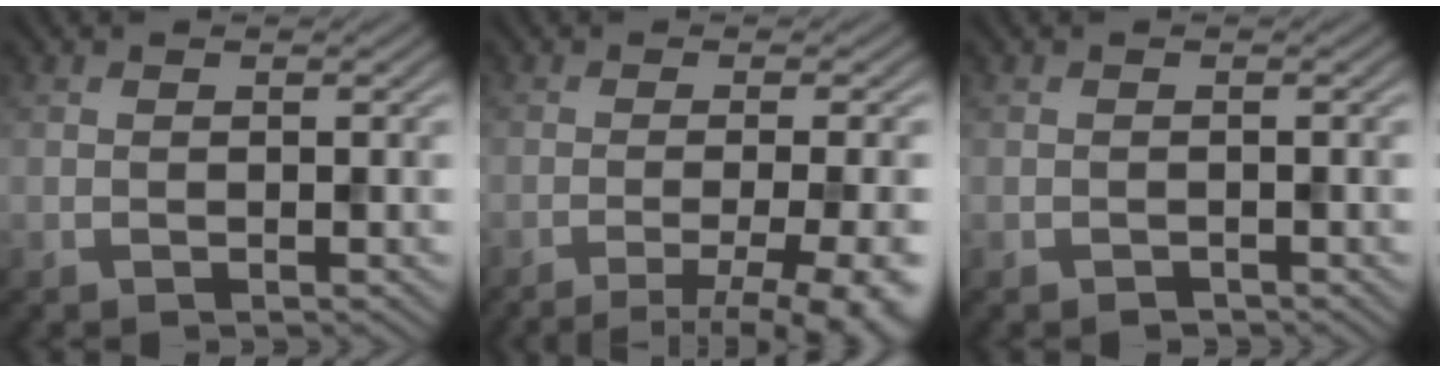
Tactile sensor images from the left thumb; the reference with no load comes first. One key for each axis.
{"total": 9.3, "fx": -4.9, "fy": 2.1, "fz": 7.6, "tx": -0.097, "ty": -0.003, "tz": -0.062}
{"total": 0.7, "fx": -0.6, "fy": 0.3, "fz": 0.2, "tx": -0.001, "ty": -0.003, "tz": -0.009}